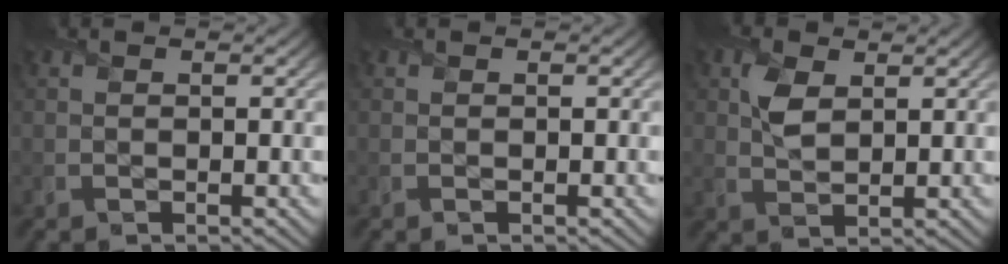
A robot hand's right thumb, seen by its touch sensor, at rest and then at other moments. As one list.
[{"total": 0.0}, {"total": 3.7, "force": [1.4, 2.1, 2.6], "torque": [-0.065, 0.004, 0.027]}]